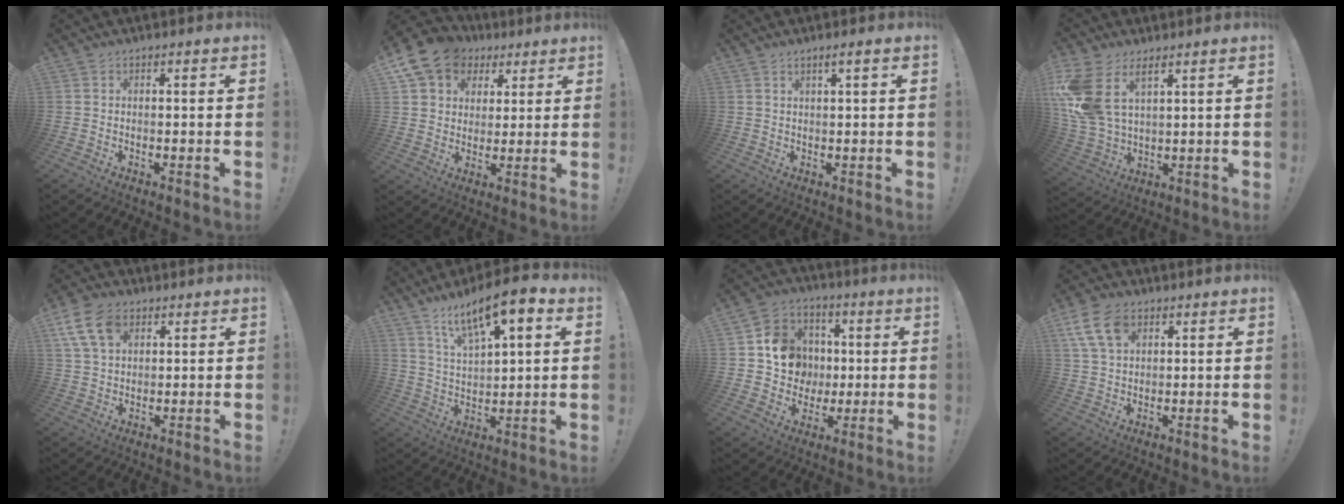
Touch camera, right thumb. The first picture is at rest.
{"total": 12.3, "force": [6.6, 9.4, 4.4], "torque": [-0.070, -0.039, 0.130]}
{"total": 2.2, "force": [0.9, 0.0, 2.0], "torque": [-0.032, -0.001, 0.011]}
{"total": 13.8, "force": [6.8, 8.2, 8.8], "torque": [-0.189, -0.035, 0.131]}
{"total": 11.1, "force": [5.0, 7.2, 6.8], "torque": [-0.135, -0.009, 0.099]}
{"total": 13.3, "force": [8.3, 4.1, 9.6], "torque": [-0.158, -0.043, 0.138]}
{"total": 13.2, "force": [1.2, 12.2, 4.7], "torque": [-0.047, 0.003, 0.039]}
{"total": 10.3, "force": [4.9, 6.6, 6.2], "torque": [-0.119, -0.006, 0.097]}